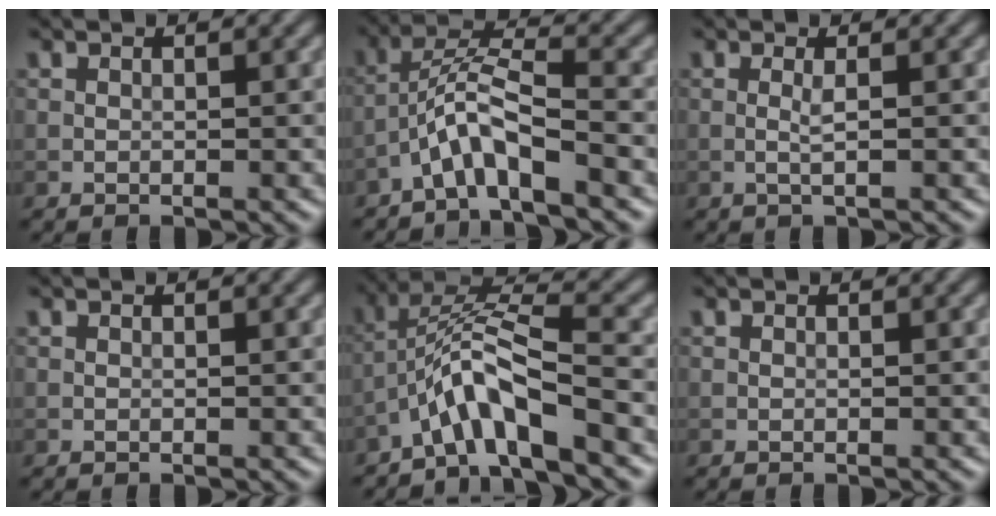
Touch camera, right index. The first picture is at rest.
{"total": 4.7, "force": [-3.0, 0.5, 3.6], "torque": [-0.070, 0.014, -0.062]}
{"total": 1.1, "force": [0.0, 0.1, 1.1], "torque": [-0.022, -0.001, -0.003]}
{"total": 0.0}
{"total": 6.2, "force": [-3.6, 1.0, 4.9], "torque": [-0.094, 0.017, -0.071]}
{"total": 0.0}